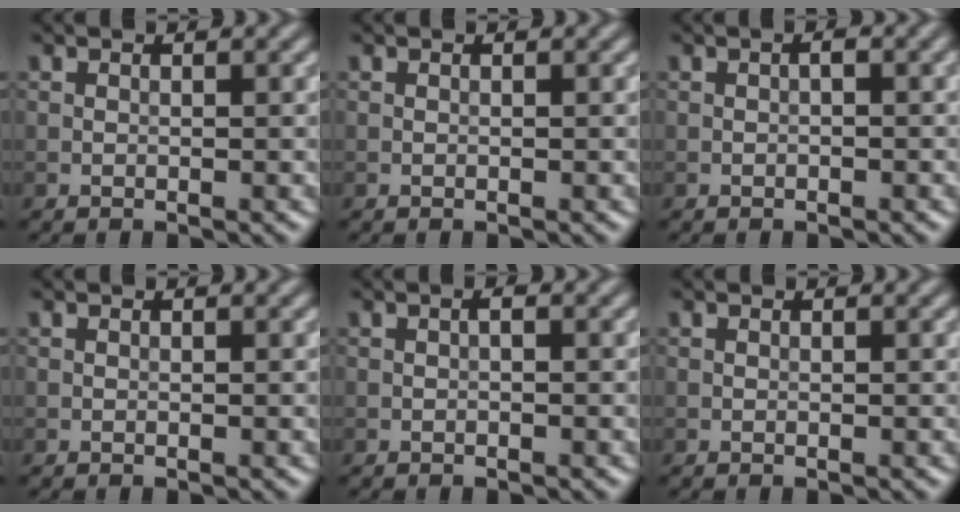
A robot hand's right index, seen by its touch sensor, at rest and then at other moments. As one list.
[{"total": 0.0}, {"total": 0.8, "force": [-0.1, 0.3, 0.8], "torque": [-0.014, 0.002, -0.002]}, {"total": 0.0}, {"total": 0.6, "force": [-0.1, 0.2, 0.5], "torque": [-0.010, 0.001, -0.002]}, {"total": 0.0}]